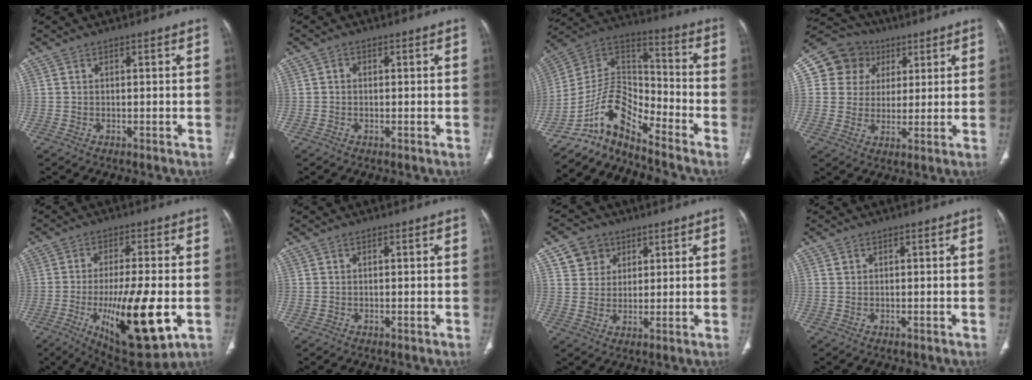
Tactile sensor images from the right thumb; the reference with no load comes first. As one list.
[{"total": 0.7, "force": [-0.1, 0.6, 0.4], "torque": [-0.002, 0.003, -0.007]}, {"total": 11.0, "force": [-9.4, 3.1, 4.7], "torque": [-0.080, 0.110, -0.186]}, {"total": 11.5, "force": [4.0, 10.4, 2.8], "torque": [-0.022, 0.009, 0.067]}, {"total": 19.2, "force": [-4.9, 5.9, 17.6], "torque": [-0.285, -0.012, -0.063]}, {"total": 0.6, "force": [0.0, 0.5, 0.3], "torque": [-0.007, 0.001, 0.000]}, {"total": 6.5, "force": [3.3, 5.5, 1.5], "torque": [-0.004, -0.011, 0.061]}, {"total": 0.5, "force": [0.3, 0.4, 0.0], "torque": [0.005, 0.003, 0.007]}]